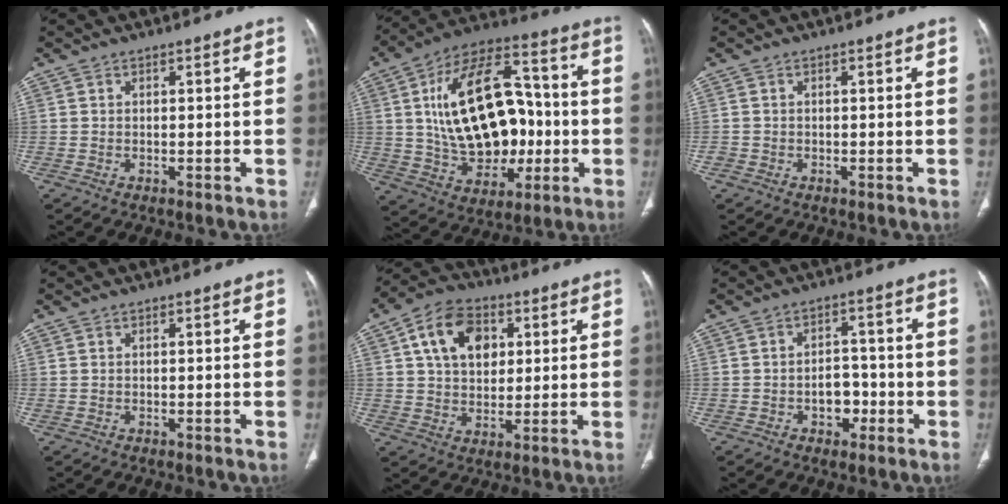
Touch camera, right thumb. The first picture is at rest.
{"total": 24.9, "force": [0.4, 15.2, 19.7], "torque": [-0.298, 0.024, 0.019]}
{"total": 0.7, "force": [-0.4, 0.6, 0.1], "torque": [-0.003, 0.002, -0.010]}
{"total": 0.0}
{"total": 12.8, "force": [4.0, 8.9, 8.2], "torque": [-0.108, 0.001, 0.065]}
{"total": 5.3, "force": [-1.9, 3.9, 3.1], "torque": [-0.015, 0.024, -0.029]}